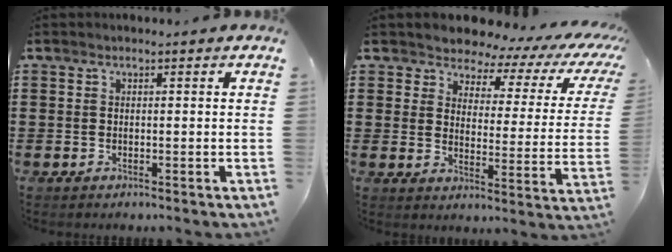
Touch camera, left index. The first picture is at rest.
{"total": 5.1, "force": [4.7, 1.8, 0.9], "torque": [-0.043, -0.036, 0.075]}